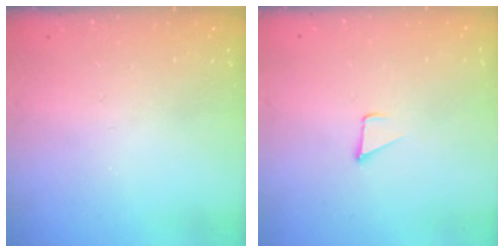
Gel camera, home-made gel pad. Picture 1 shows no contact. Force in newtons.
{"total": 1.5, "press": 1.5, "slide": 0.1}